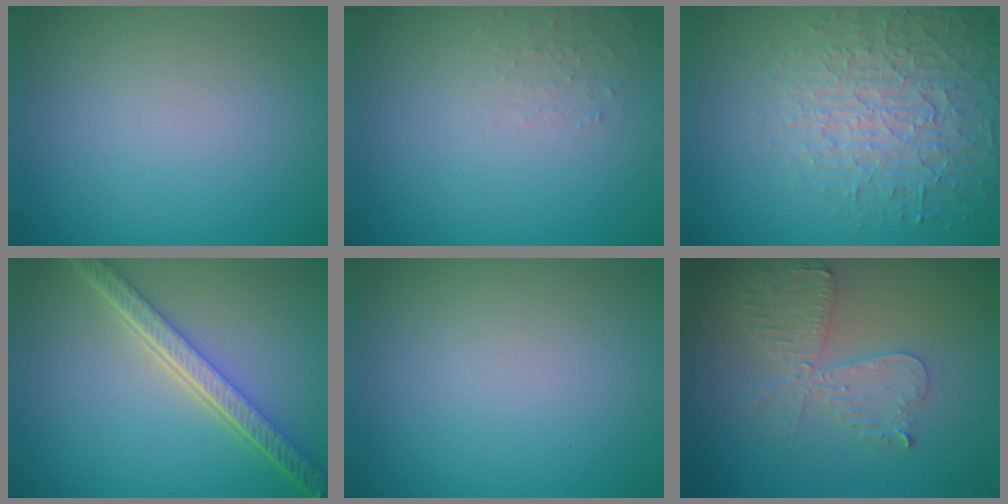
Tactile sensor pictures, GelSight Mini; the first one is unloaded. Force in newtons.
{"total": 1.1, "press": 1.0, "slide": 0.2}
{"total": 4.4, "press": 4.3, "slide": 1.2}
{"total": 5.5, "press": 4.2, "slide": 3.5}
{"total": 0.0}
{"total": 4.4, "press": 3.8, "slide": 2.1}